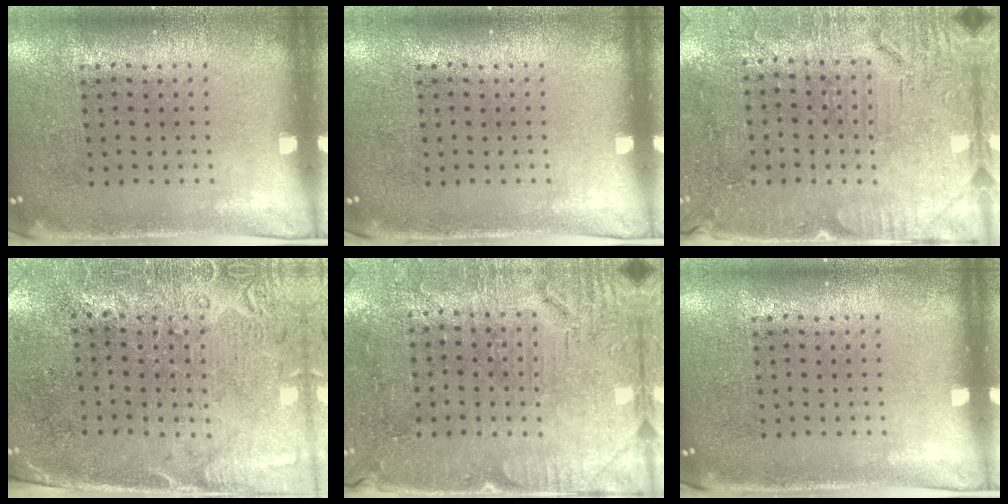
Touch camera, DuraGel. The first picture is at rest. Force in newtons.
{"total": 0.0}
{"total": 2.9, "press": 2.7, "slide": 1.1}
{"total": 2.8, "press": 2.4, "slide": 1.4}
{"total": 3.0, "press": 2.9, "slide": 0.8}
{"total": 0.0}